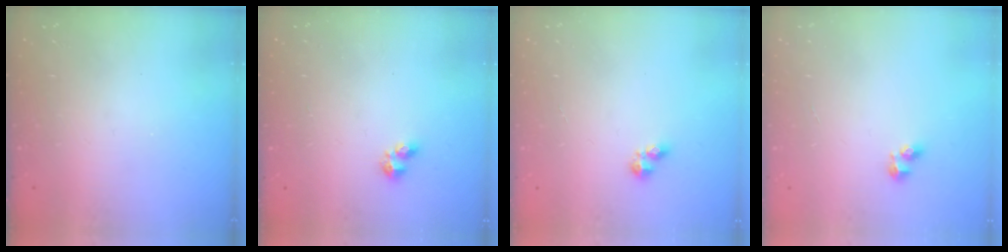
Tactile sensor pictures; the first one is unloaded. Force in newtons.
{"total": 2.4, "press": 2.3, "slide": 0.6}
{"total": 2.7, "press": 2.6, "slide": 0.3}
{"total": 3.3, "press": 3.2, "slide": 1.0}